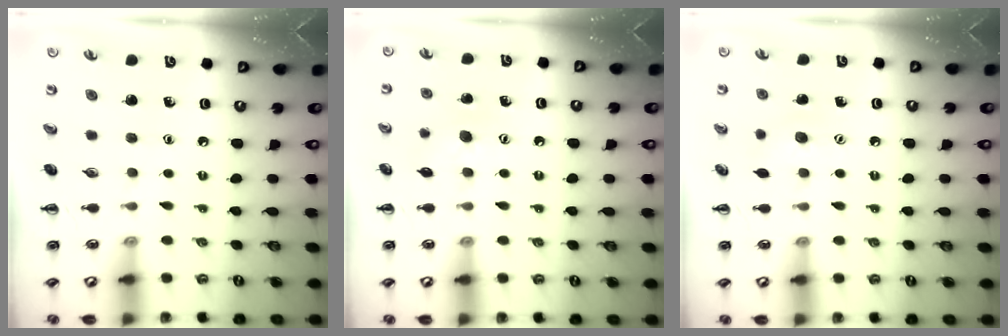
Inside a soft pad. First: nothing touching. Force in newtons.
{"total": 7.5, "press": 7.3, "slide": 1.6}
{"total": 6.5, "press": 6.3, "slide": 1.6}